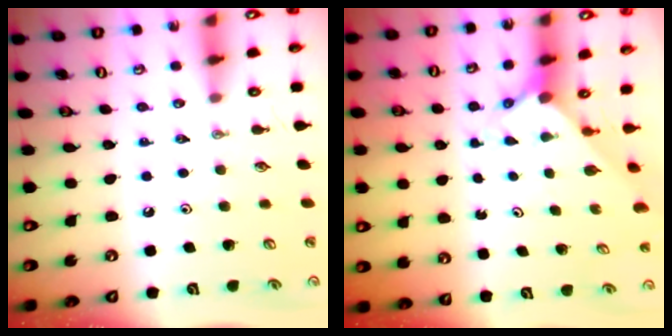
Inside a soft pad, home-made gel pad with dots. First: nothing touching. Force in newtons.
{"total": 1.7, "press": 1.7, "slide": 0.1}